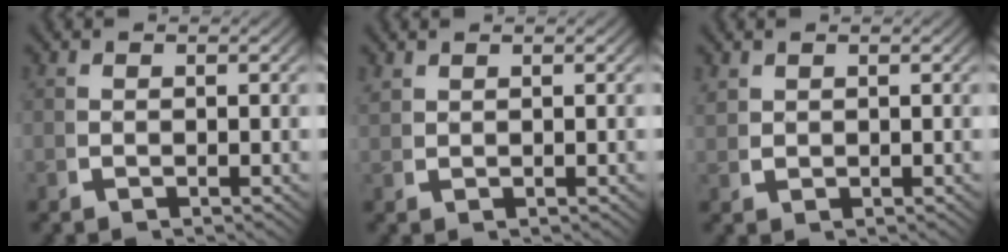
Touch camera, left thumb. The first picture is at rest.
{"total": 1.1, "force": [1.1, 0.2, 0.2], "torque": [-0.003, 0.005, 0.026]}
{"total": 1.5, "force": [1.0, 0.9, 0.5], "torque": [-0.013, 0.000, 0.024]}